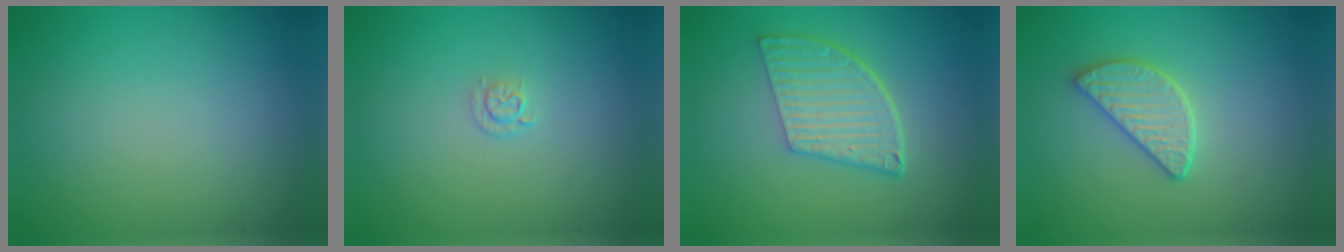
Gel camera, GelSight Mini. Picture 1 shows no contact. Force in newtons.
{"total": 0.9, "press": 0.6, "slide": 0.6}
{"total": 5.6, "press": 4.1, "slide": 3.7}
{"total": 2.9, "press": 2.8, "slide": 0.9}